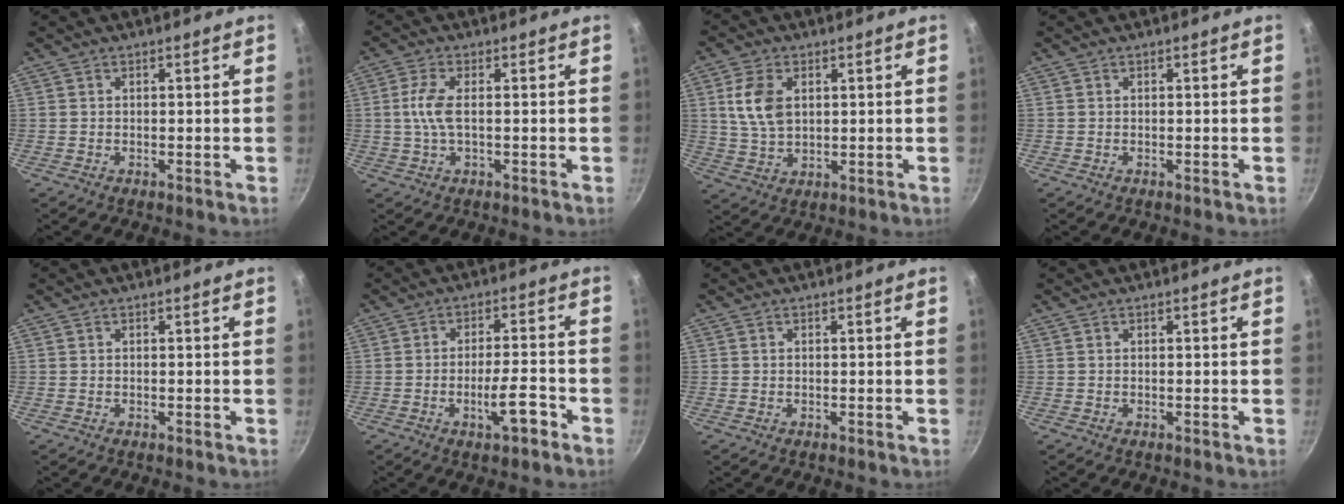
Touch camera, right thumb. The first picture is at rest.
{"total": 5.7, "force": [0.1, 2.3, 5.3], "torque": [-0.126, 0.008, -0.002]}
{"total": 8.3, "force": [2.0, 5.4, 5.9], "torque": [-0.107, -0.007, 0.041]}
{"total": 0.0}
{"total": 0.0}
{"total": 7.0, "force": [-3.3, 1.8, 5.8], "torque": [-0.086, 0.023, -0.052]}
{"total": 0.0}
{"total": 0.0}